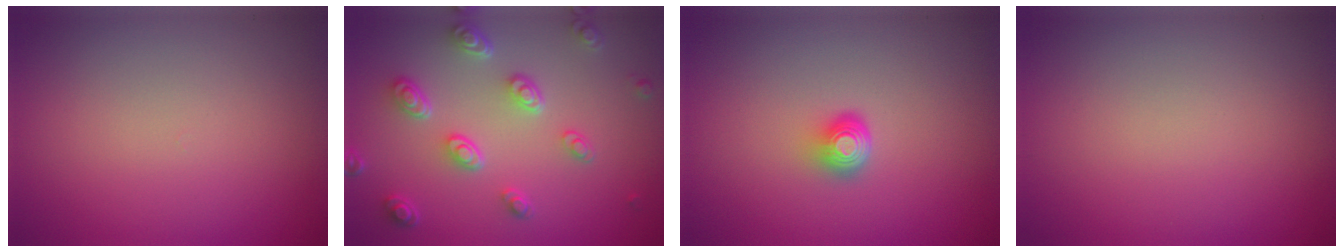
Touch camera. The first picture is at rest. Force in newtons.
{"total": 4.6, "press": 3.4, "slide": 3.0}
{"total": 2.1, "press": 1.4, "slide": 1.6}
{"total": 0.0}